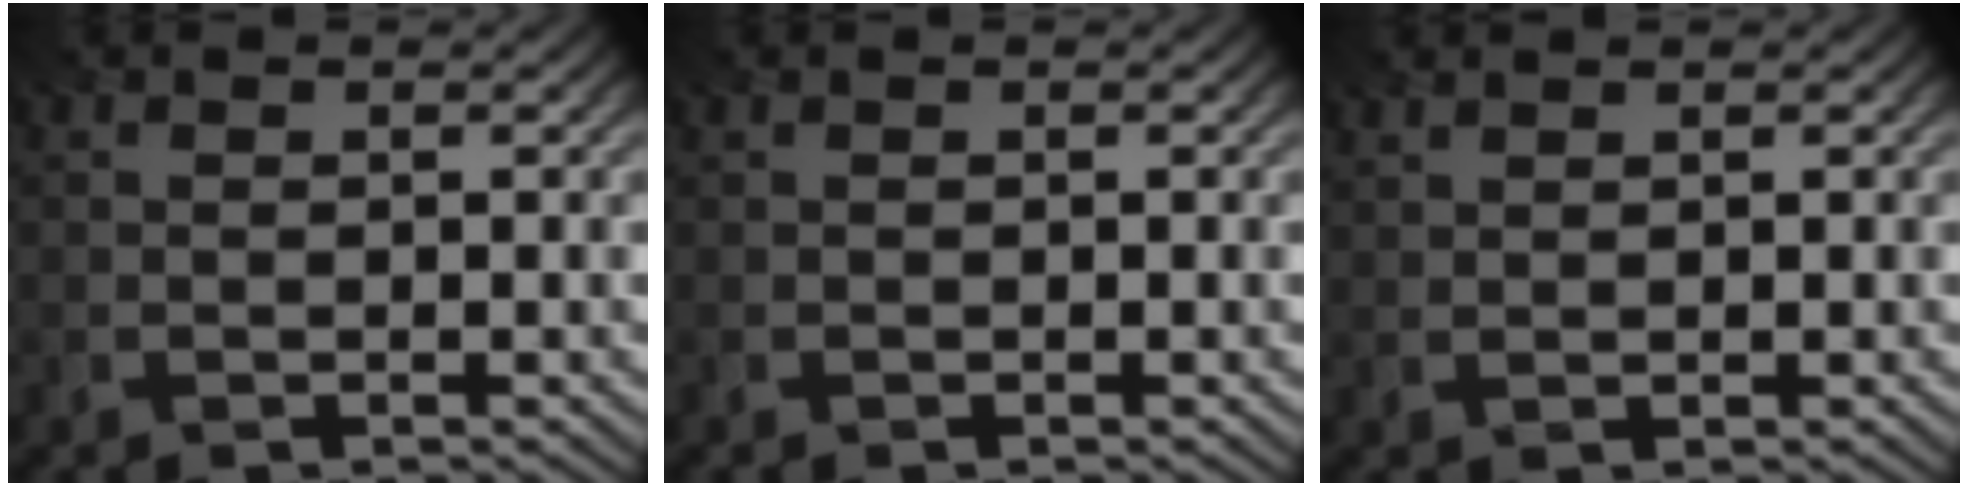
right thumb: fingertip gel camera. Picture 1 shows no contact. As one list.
[{"total": 0.0}, {"total": 1.6, "force": [1.3, 0.2, 0.9], "torque": [-0.008, -0.003, 0.014]}]